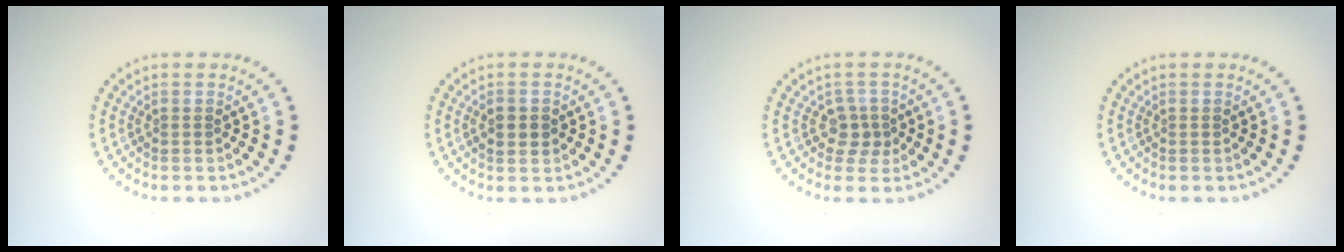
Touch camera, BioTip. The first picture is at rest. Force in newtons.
{"total": 1.7, "press": 1.7, "slide": 0.2}
{"total": 2.0, "press": 1.6, "slide": 1.2}
{"total": 0.0}